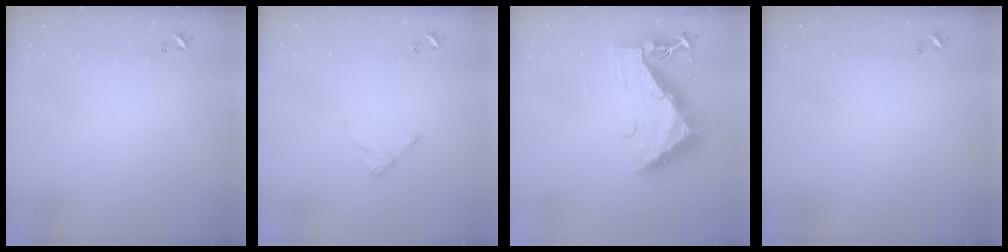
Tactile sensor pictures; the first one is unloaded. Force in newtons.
{"total": 2.1, "press": 2.0, "slide": 0.4}
{"total": 14.1, "press": 14.0, "slide": 1.3}
{"total": 0.0}